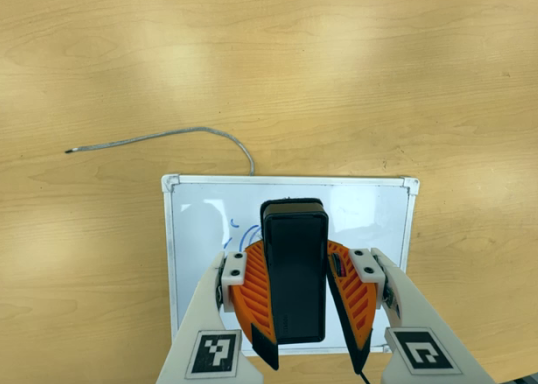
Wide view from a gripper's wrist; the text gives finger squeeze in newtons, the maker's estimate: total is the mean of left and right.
{"total": 9.2, "left": 9.0, "right": 9.4}